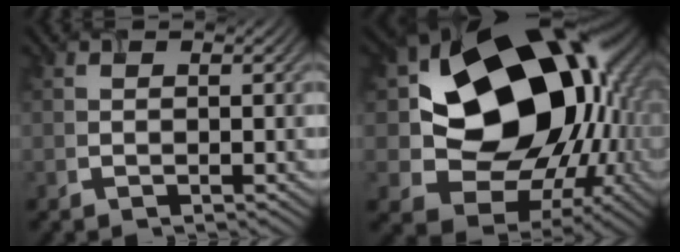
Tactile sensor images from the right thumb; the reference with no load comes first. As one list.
[{"total": 19.8, "force": [2.0, 15.3, 12.5], "torque": [-0.210, -0.035, 0.058]}]